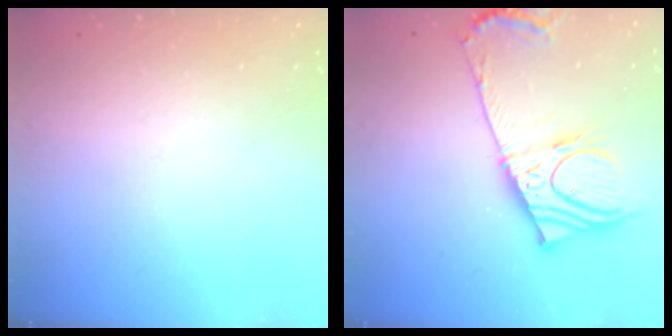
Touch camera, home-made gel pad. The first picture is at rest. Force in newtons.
{"total": 14.2, "press": 13.9, "slide": 3.0}